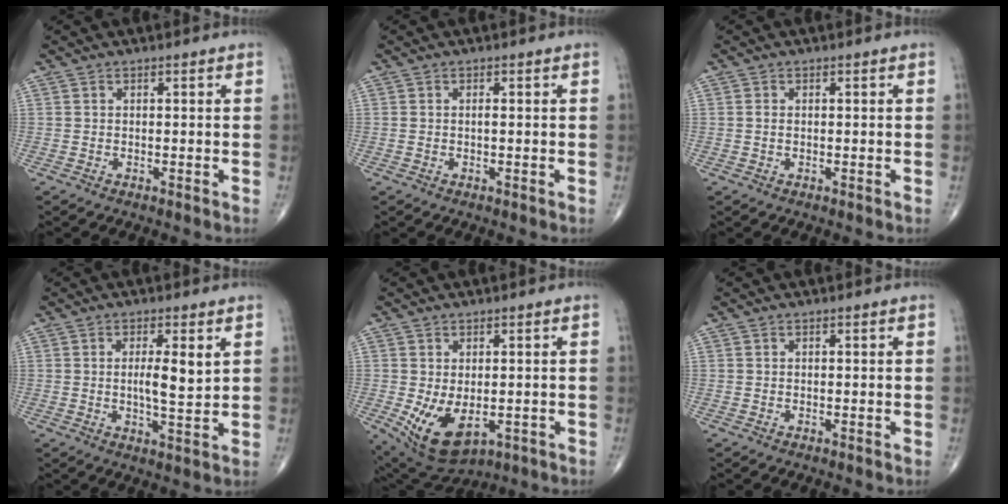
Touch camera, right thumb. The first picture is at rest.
{"total": 0.6, "force": [0.0, 0.2, 0.6], "torque": [-0.014, -0.001, 0.000]}
{"total": 0.9, "force": [0.1, 0.6, 0.7], "torque": [-0.014, 0.000, 0.002]}
{"total": 6.1, "force": [1.5, 1.5, 5.7], "torque": [-0.095, -0.016, 0.026]}
{"total": 10.1, "force": [-2.3, 5.8, 8.0], "torque": [-0.127, -0.009, -0.016]}
{"total": 0.0}